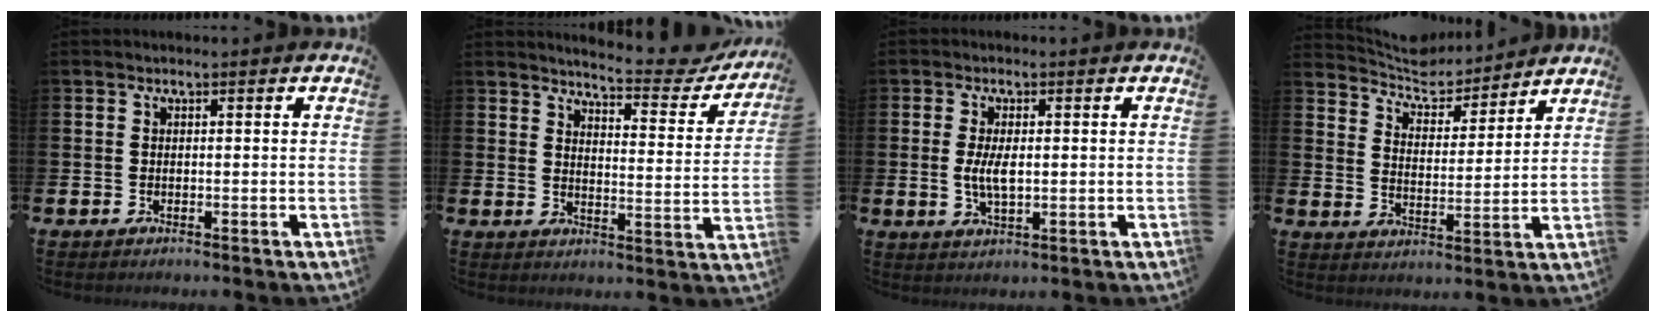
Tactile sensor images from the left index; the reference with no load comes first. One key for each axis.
{"total": 5.5, "fx": 5.3, "fy": 0.5, "fz": 1.4, "tx": -0.035, "ty": -0.044, "tz": 0.085}
{"total": 3.8, "fx": 0.2, "fy": 1.6, "fz": 3.4, "tx": -0.058, "ty": 0.001, "tz": 0.000}
{"total": 6.7, "fx": 6.4, "fy": 1.6, "fz": 0.8, "tx": -0.048, "ty": -0.045, "tz": 0.114}